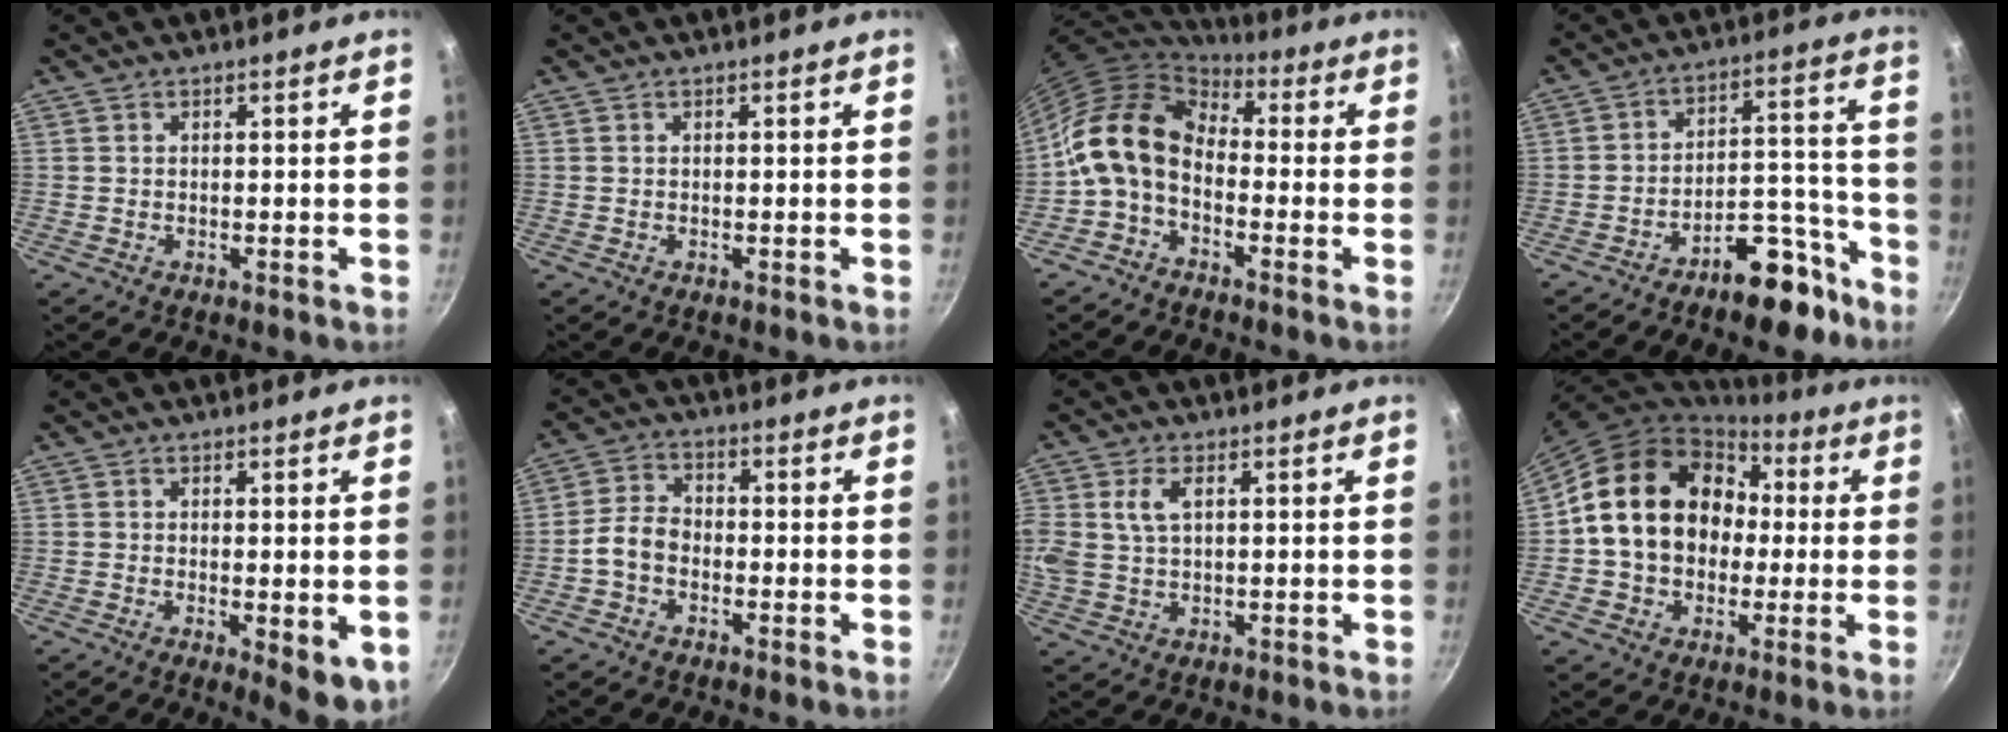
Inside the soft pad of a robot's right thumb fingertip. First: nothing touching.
{"total": 0.0}
{"total": 12.5, "force": [-1.5, 8.7, 8.9], "torque": [-0.149, 0.039, -0.047]}
{"total": 12.3, "force": [-8.6, 5.5, 6.9], "torque": [-0.051, 0.099, -0.121]}
{"total": 6.7, "force": [-1.3, 2.1, 6.2], "torque": [-0.073, -0.010, -0.011]}
{"total": 5.1, "force": [-1.8, 3.6, 3.1], "torque": [-0.049, 0.029, -0.045]}
{"total": 9.4, "force": [2.4, 6.1, 6.7], "torque": [-0.138, 0.012, 0.045]}
{"total": 19.3, "force": [1.7, 15.5, 11.4], "torque": [-0.168, 0.043, 0.027]}